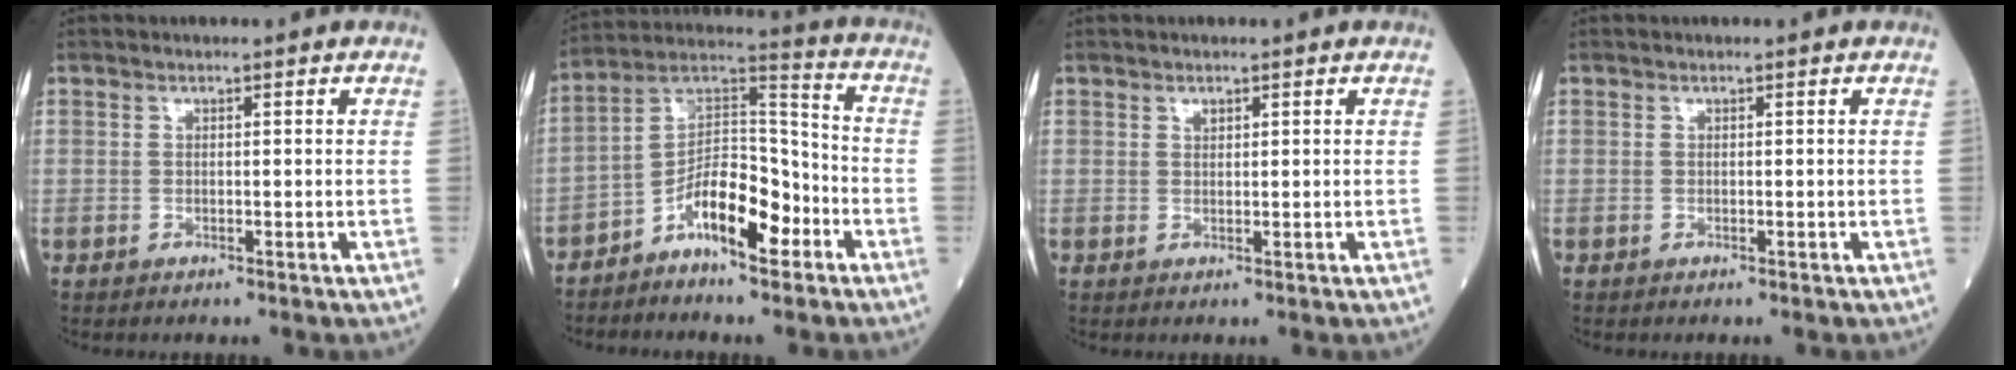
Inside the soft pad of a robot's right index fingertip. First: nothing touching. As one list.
[{"total": 11.3, "force": [-5.9, 3.9, 8.9], "torque": [-0.156, 0.025, -0.104]}, {"total": 0.7, "force": [0.5, 0.4, 0.3], "torque": [-0.005, -0.004, 0.008]}, {"total": 0.0}]